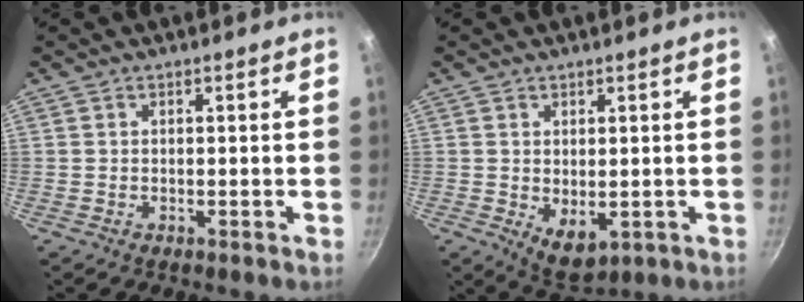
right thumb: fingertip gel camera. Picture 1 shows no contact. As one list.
[{"total": 5.4, "force": [-0.2, 3.2, 4.4], "torque": [-0.055, -0.016, 0.010]}]